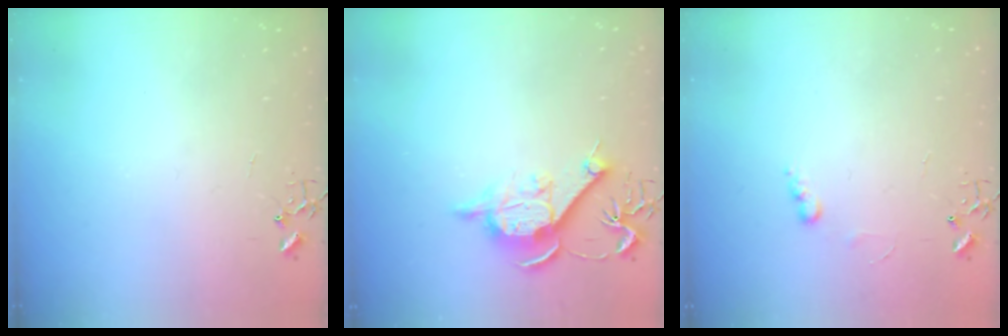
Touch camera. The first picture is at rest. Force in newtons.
{"total": 10.6, "press": 10.6, "slide": 0.9}
{"total": 5.2, "press": 5.1, "slide": 0.6}